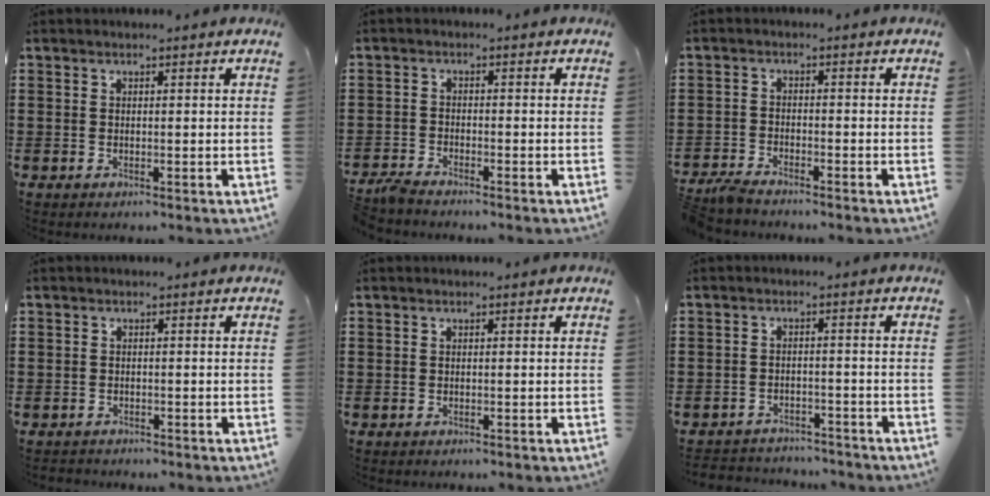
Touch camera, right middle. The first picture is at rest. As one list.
[{"total": 2.2, "force": [-2.1, 0.1, 0.6], "torque": [-0.020, 0.001, -0.045]}, {"total": 2.7, "force": [-2.6, 0.2, 0.6], "torque": [-0.028, 0.000, -0.058]}, {"total": 1.2, "force": [-1.0, 0.6, -0.2], "torque": [0.003, 0.006, -0.025]}, {"total": 0.0}, {"total": 3.2, "force": [-3.1, 0.7, -0.4], "torque": [-0.001, 0.001, -0.069]}]